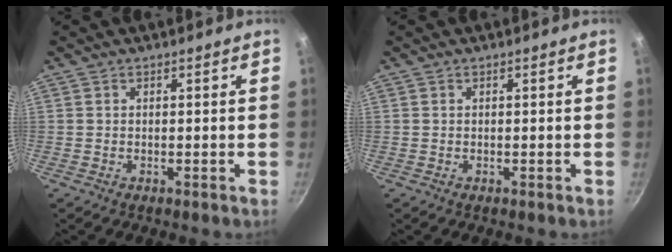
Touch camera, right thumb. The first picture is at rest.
{"total": 0.0}